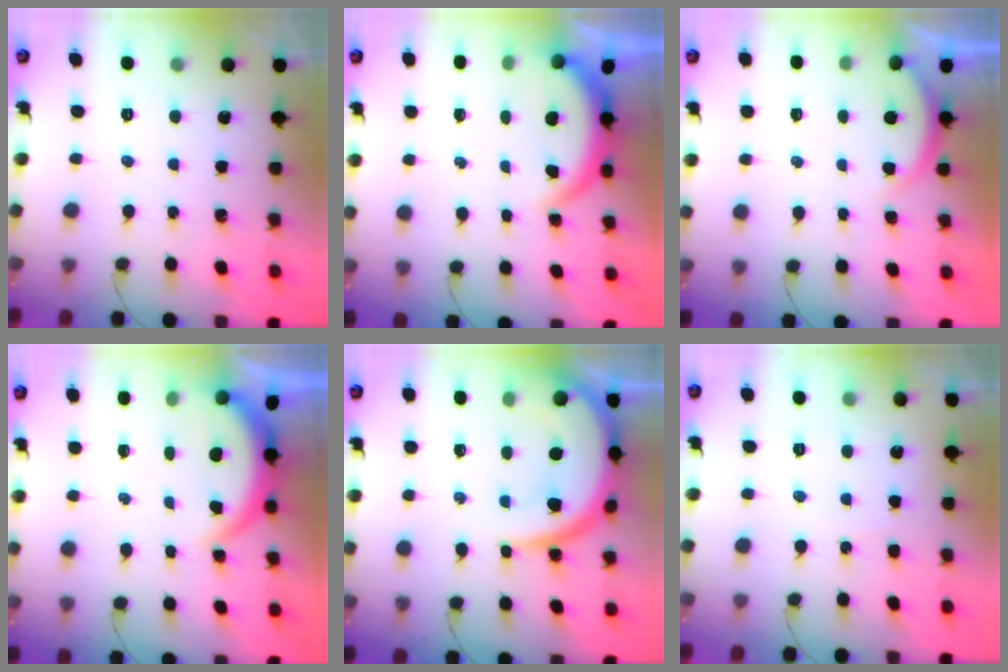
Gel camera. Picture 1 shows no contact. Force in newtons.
{"total": 3.9, "press": 3.9, "slide": 0.2}
{"total": 3.0, "press": 2.9, "slide": 0.6}
{"total": 3.8, "press": 3.8, "slide": 0.2}
{"total": 16.2, "press": 16.1, "slide": 1.6}
{"total": 4.2, "press": 4.0, "slide": 1.4}